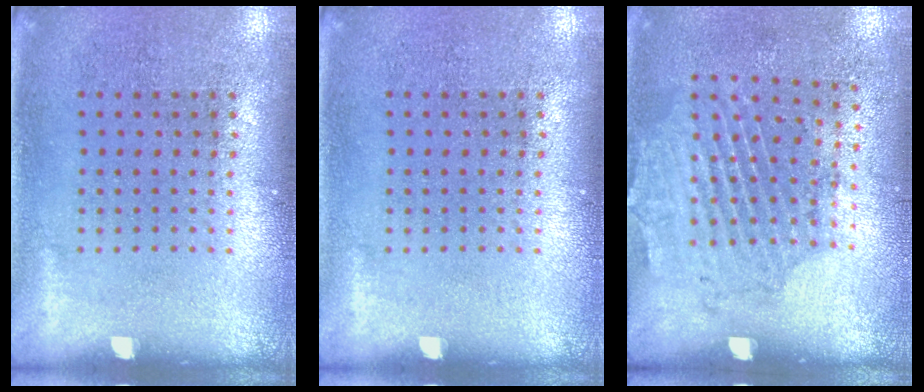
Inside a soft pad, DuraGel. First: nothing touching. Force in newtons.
{"total": 0.0}
{"total": 1.8, "press": 1.2, "slide": 1.4}